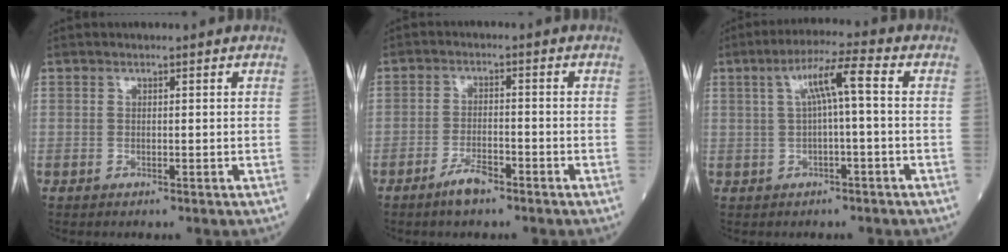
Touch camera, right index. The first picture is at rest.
{"total": 4.0, "force": [-2.8, 1.0, 2.6], "torque": [-0.052, 0.000, -0.052]}
{"total": 6.2, "force": [0.8, 0.2, 6.2], "torque": [-0.109, 0.023, 0.015]}